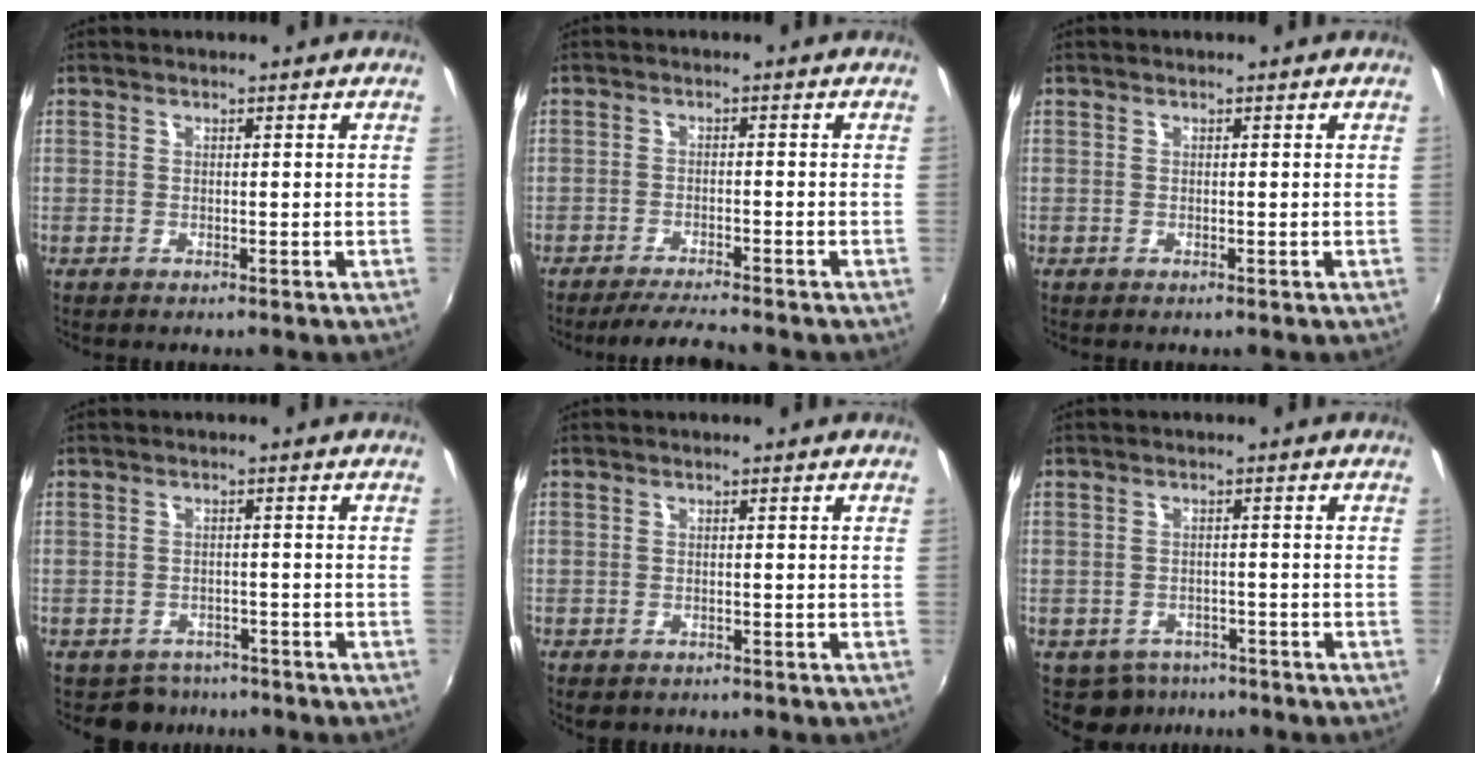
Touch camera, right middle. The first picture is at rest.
{"total": 5.9, "force": [-5.3, 0.1, 2.4], "torque": [-0.064, -0.011, -0.090]}
{"total": 0.0}
{"total": 4.5, "force": [-3.7, 2.6, 0.1], "torque": [-0.015, -0.001, -0.055]}
{"total": 1.8, "force": [-1.3, 1.1, 0.6], "torque": [-0.016, -0.008, -0.018]}
{"total": 4.9, "force": [-3.6, 3.3, 0.8], "torque": [-0.028, -0.004, -0.049]}